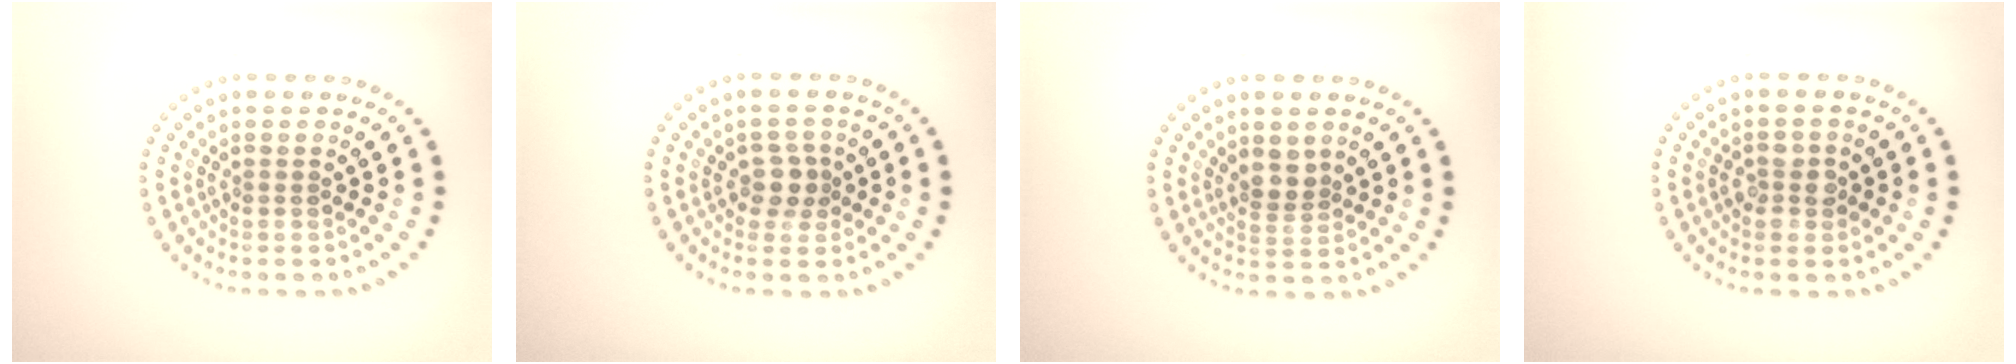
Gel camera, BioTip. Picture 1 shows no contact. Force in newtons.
{"total": 1.9, "press": 1.7, "slide": 0.9}
{"total": 2.1, "press": 1.7, "slide": 1.1}
{"total": 2.1, "press": 2.0, "slide": 0.4}